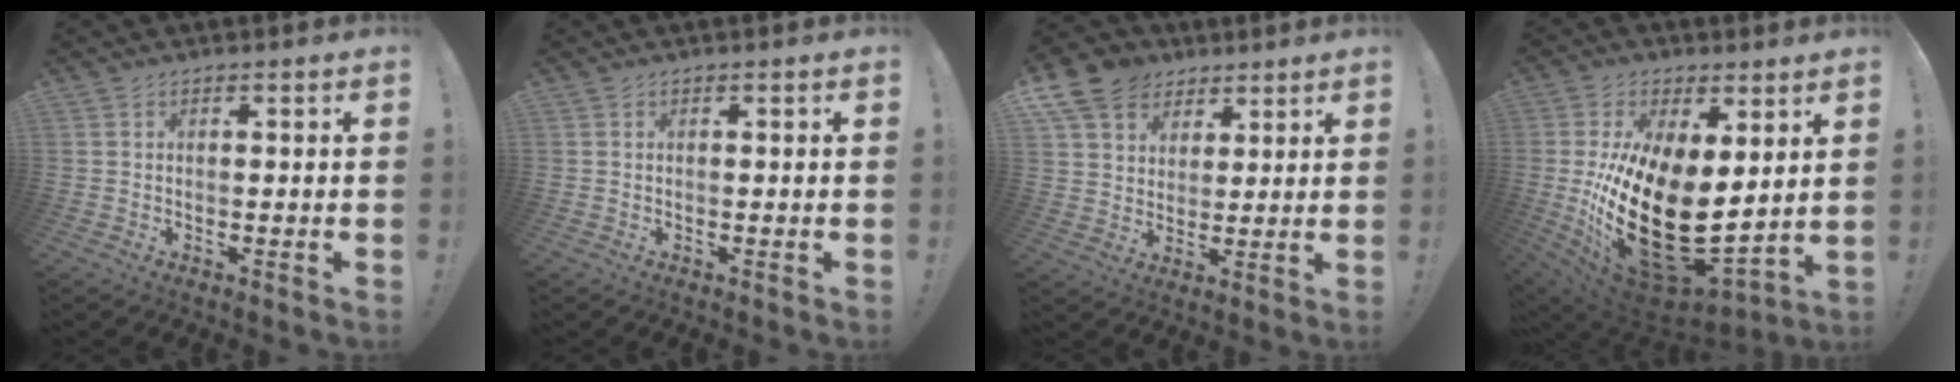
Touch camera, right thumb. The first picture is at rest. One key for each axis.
{"total": 0.0}
{"total": 11.8, "fx": 6.4, "fy": 9.3, "fz": 3.8, "tx": -0.060, "ty": -0.040, "tz": 0.129}
{"total": 27.9, "fx": -2.5, "fy": 15.2, "fz": 23.2, "tx": -0.436, "ty": -0.006, "tz": -0.016}